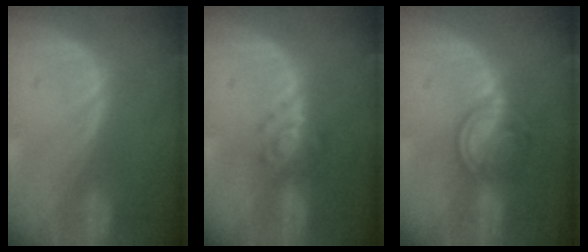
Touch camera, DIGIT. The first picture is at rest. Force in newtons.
{"total": 4.9, "press": 4.4, "slide": 2.0}
{"total": 5.6, "press": 5.6, "slide": 0.6}